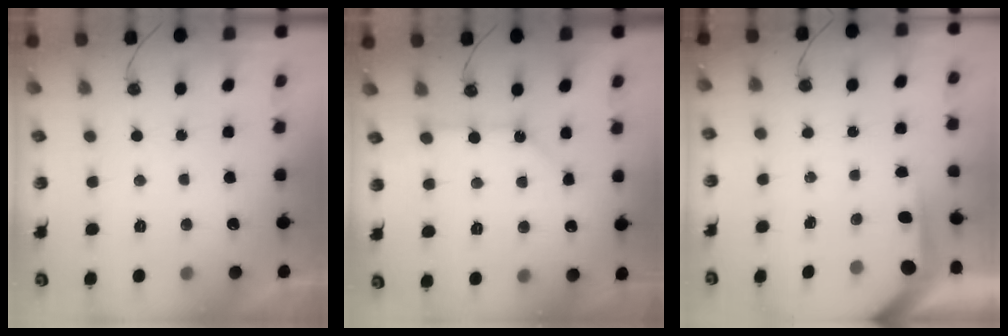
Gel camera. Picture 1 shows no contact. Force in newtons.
{"total": 2.8, "press": 2.8, "slide": 0.1}
{"total": 4.0, "press": 4.0, "slide": 0.3}